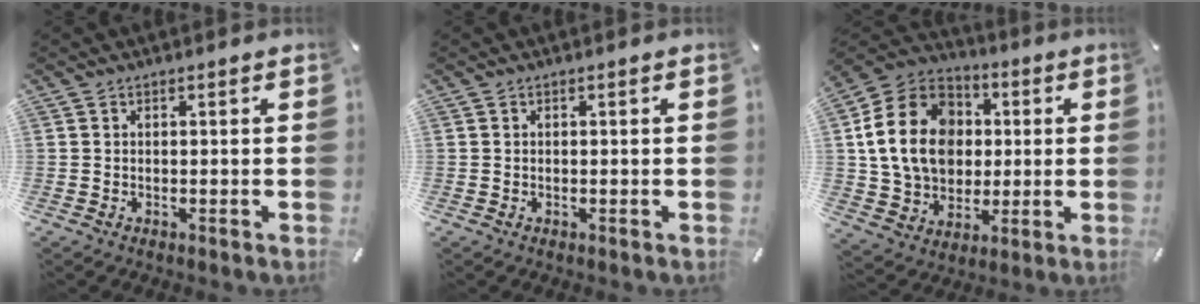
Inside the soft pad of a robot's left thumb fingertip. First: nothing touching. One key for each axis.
{"total": 0.0}
{"total": 19.9, "fx": 1.7, "fy": 16.4, "fz": 11.0, "tx": -0.216, "ty": 0.013, "tz": 0.033}